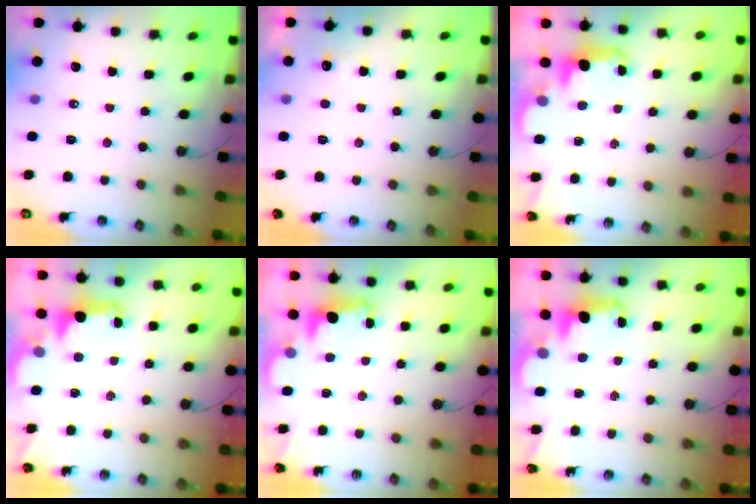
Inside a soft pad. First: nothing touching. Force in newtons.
{"total": 2.1, "press": 1.9, "slide": 0.9}
{"total": 2.5, "press": 2.4, "slide": 0.5}
{"total": 2.8, "press": 2.6, "slide": 0.8}
{"total": 2.5, "press": 2.4, "slide": 0.5}
{"total": 2.3, "press": 2.2, "slide": 0.5}